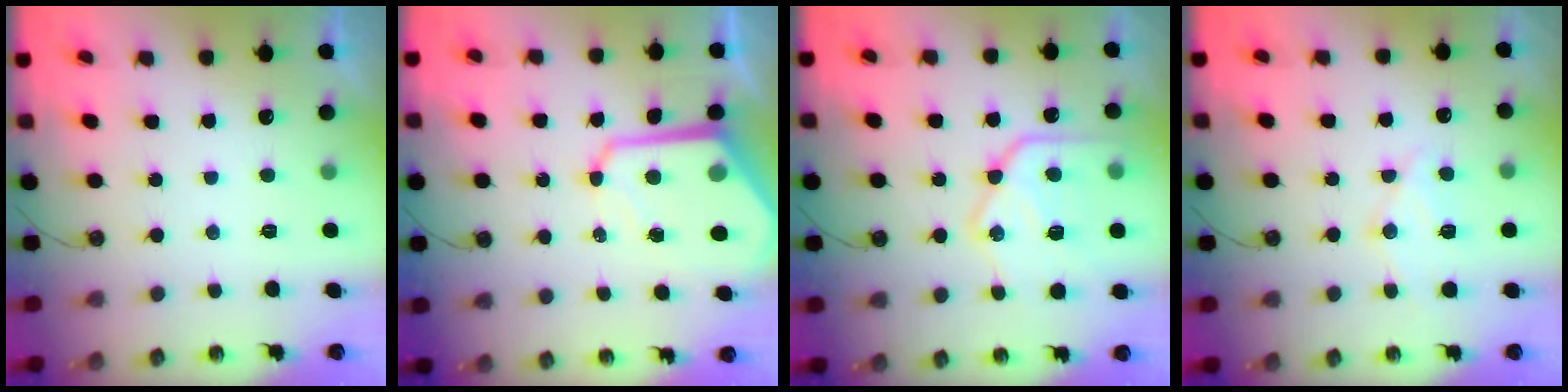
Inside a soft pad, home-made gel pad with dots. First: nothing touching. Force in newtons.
{"total": 11.9, "press": 11.8, "slide": 1.1}
{"total": 19.2, "press": 19.1, "slide": 1.5}
{"total": 9.9, "press": 9.9, "slide": 0.4}